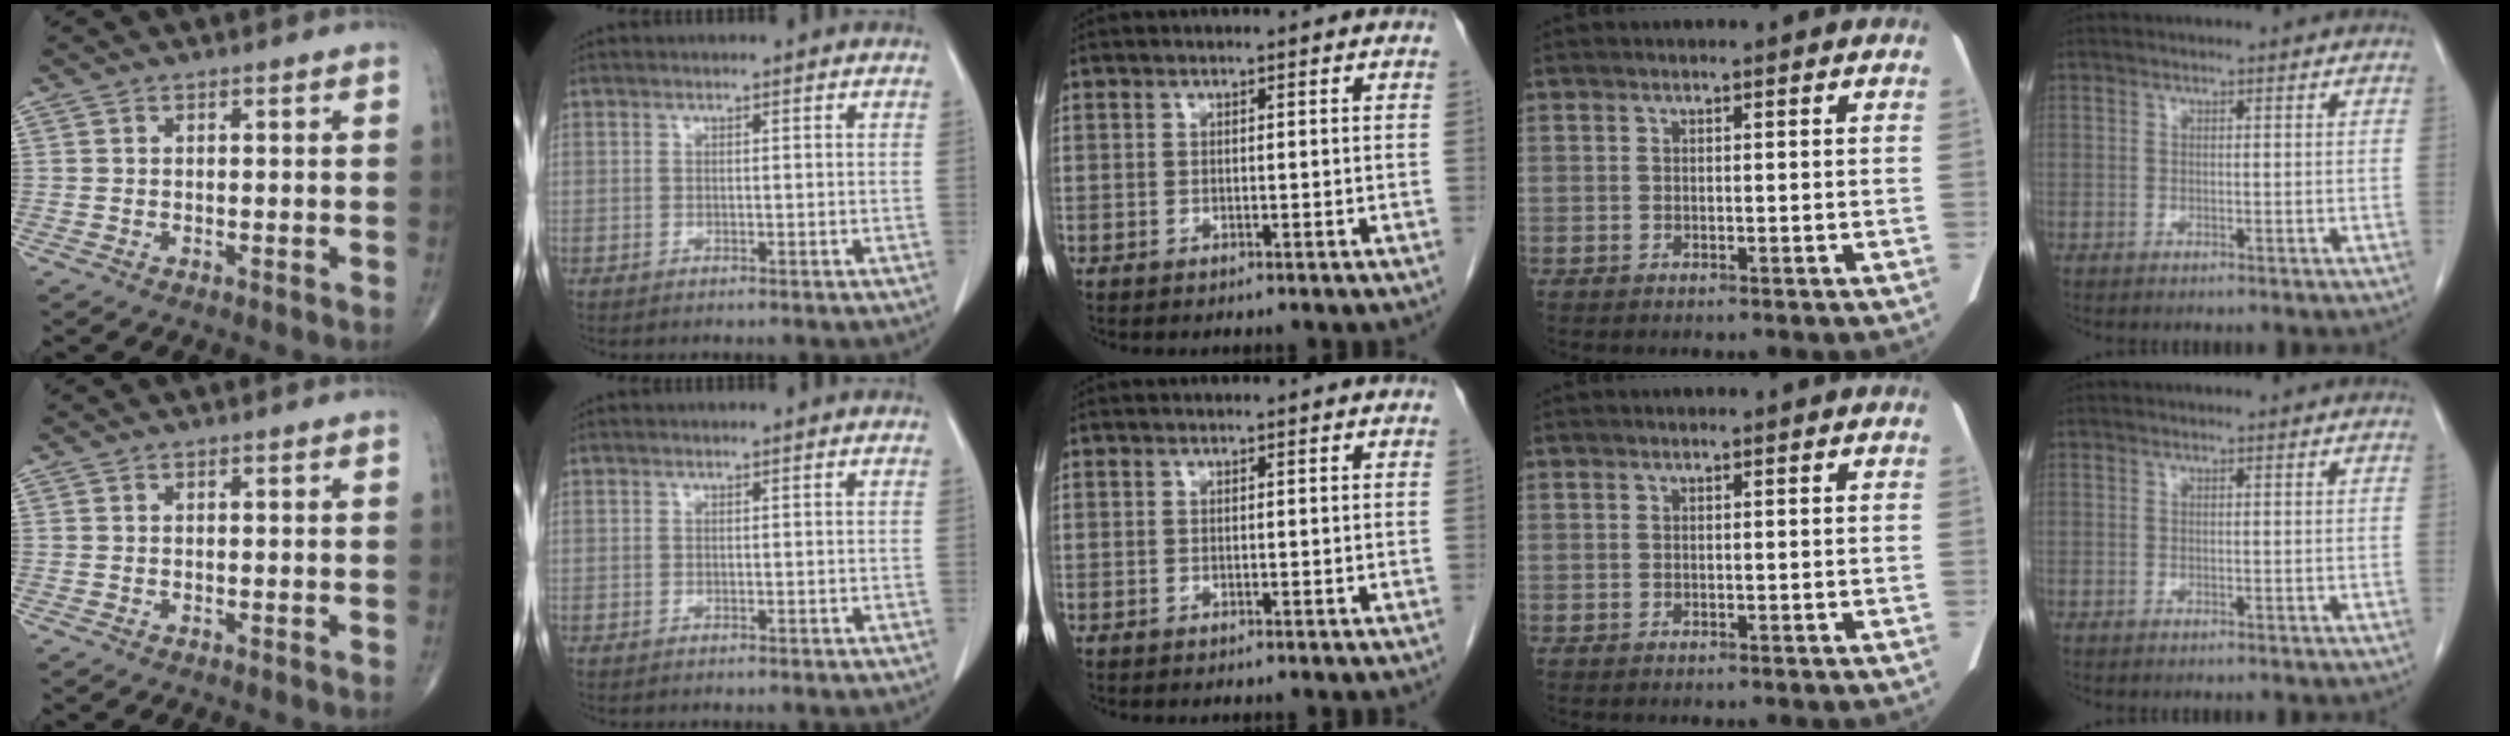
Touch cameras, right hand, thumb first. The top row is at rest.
{}